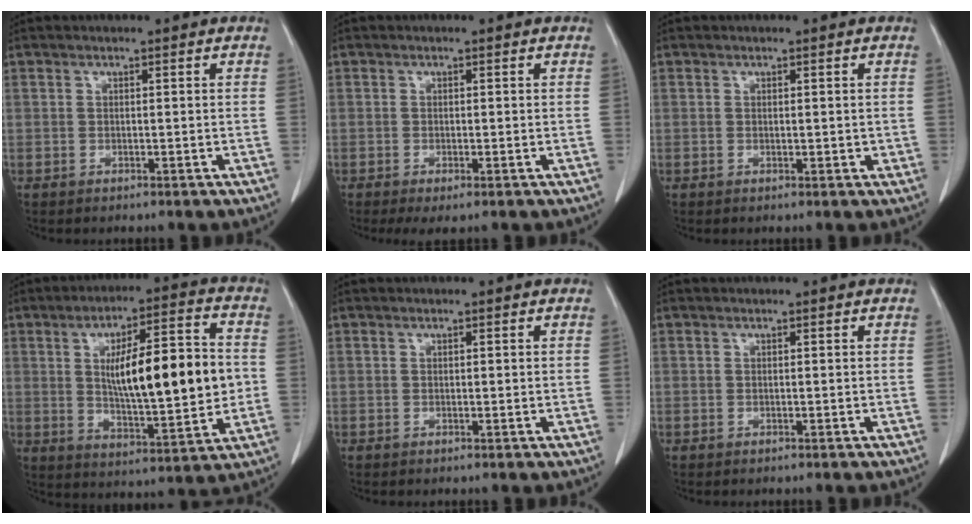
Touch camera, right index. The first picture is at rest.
{"total": 2.2, "force": [-1.1, 0.5, 1.8], "torque": [-0.031, -0.008, -0.016]}
{"total": 0.7, "force": [0.1, 0.4, 0.6], "torque": [-0.007, -0.002, 0.005]}
{"total": 17.0, "force": [0.9, 3.8, 16.5], "torque": [-0.263, 0.013, 0.018]}
{"total": 0.0}
{"total": 0.0}